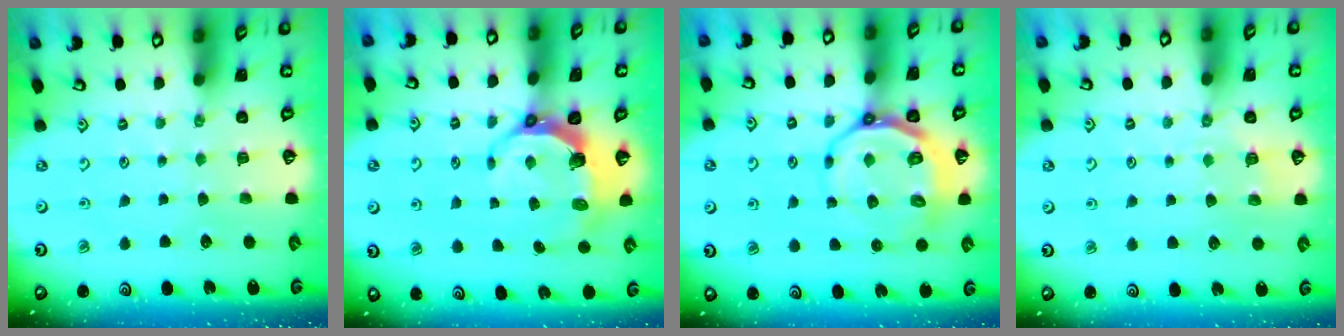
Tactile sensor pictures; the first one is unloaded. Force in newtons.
{"total": 8.0, "press": 6.6, "slide": 4.5}
{"total": 11.7, "press": 11.2, "slide": 3.2}
{"total": 3.0, "press": 2.6, "slide": 1.5}